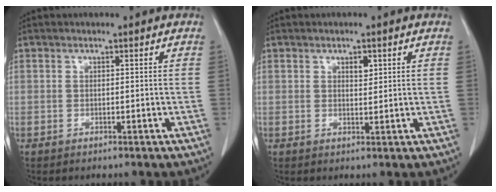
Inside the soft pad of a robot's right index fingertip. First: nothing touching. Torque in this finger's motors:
{"motor_torque": [0.01, 0.00, 0.00, 0.01]}